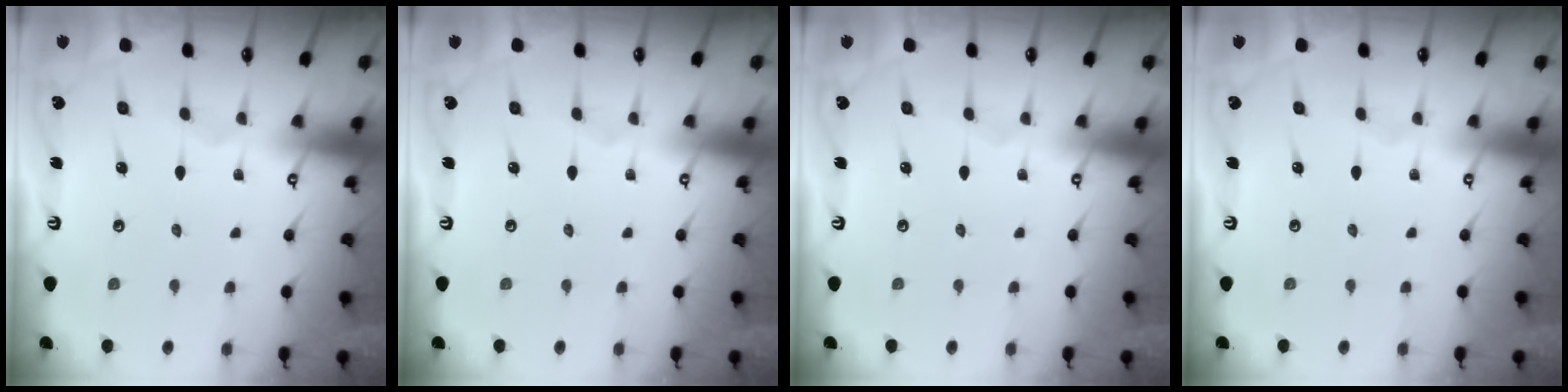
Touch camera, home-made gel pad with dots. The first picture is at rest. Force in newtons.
{"total": 0.0}
{"total": 0.0}
{"total": 0.0}